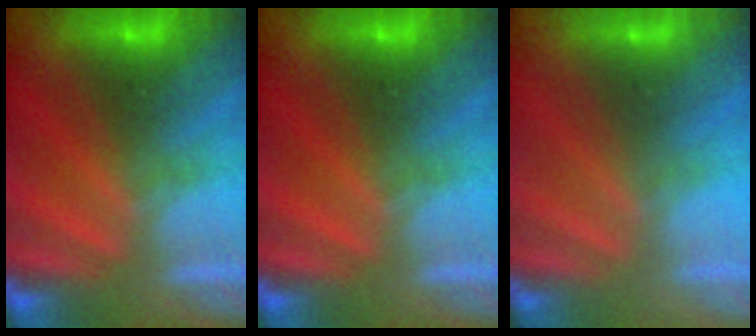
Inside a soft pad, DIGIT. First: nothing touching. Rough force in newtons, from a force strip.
{"total": 0.0}
{"total": 2.8}